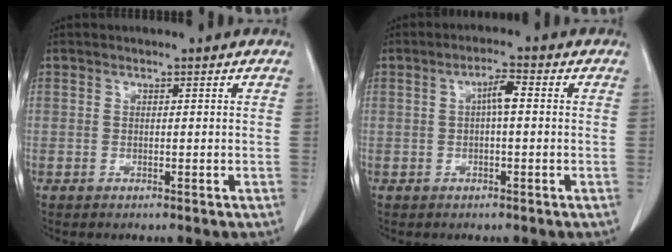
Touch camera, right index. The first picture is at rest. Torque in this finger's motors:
{"motor_torque": [0.53, 0.13, 0.07, 0.02]}